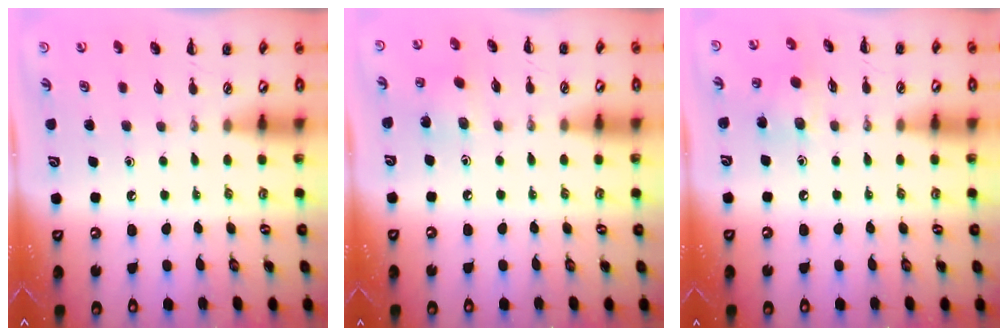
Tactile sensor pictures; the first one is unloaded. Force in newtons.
{"total": 3.4, "press": 3.3, "slide": 1.0}
{"total": 7.4, "press": 7.3, "slide": 0.6}